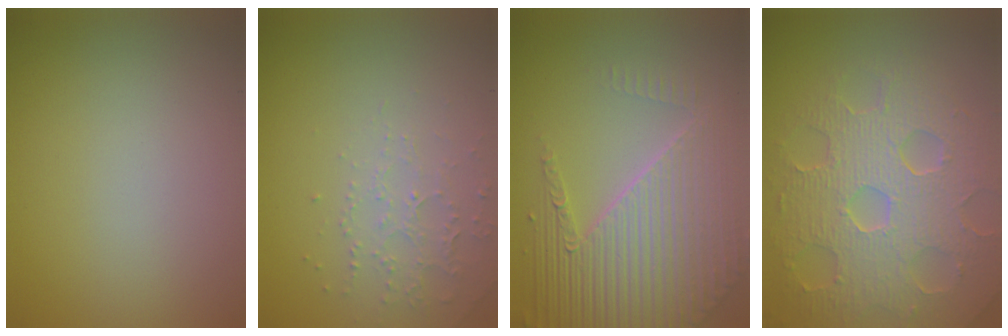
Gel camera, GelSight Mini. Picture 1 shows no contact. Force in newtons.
{"total": 2.2, "press": 2.1, "slide": 0.6}
{"total": 8.6, "press": 5.7, "slide": 6.4}
{"total": 8.7, "press": 6.0, "slide": 6.2}